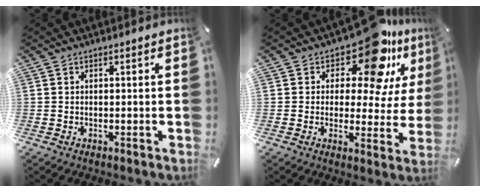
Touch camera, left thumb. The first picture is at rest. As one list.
[{"total": 16.0, "force": [10.3, 6.8, 10.2], "torque": [-0.142, -0.078, 0.169]}]